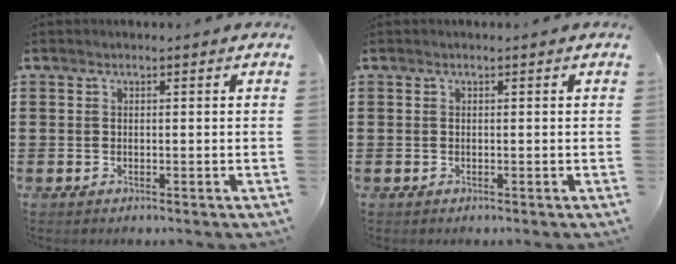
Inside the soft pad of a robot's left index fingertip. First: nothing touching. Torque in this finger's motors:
{"motor_torque": [0.00, 0.00, 0.01, -0.01]}